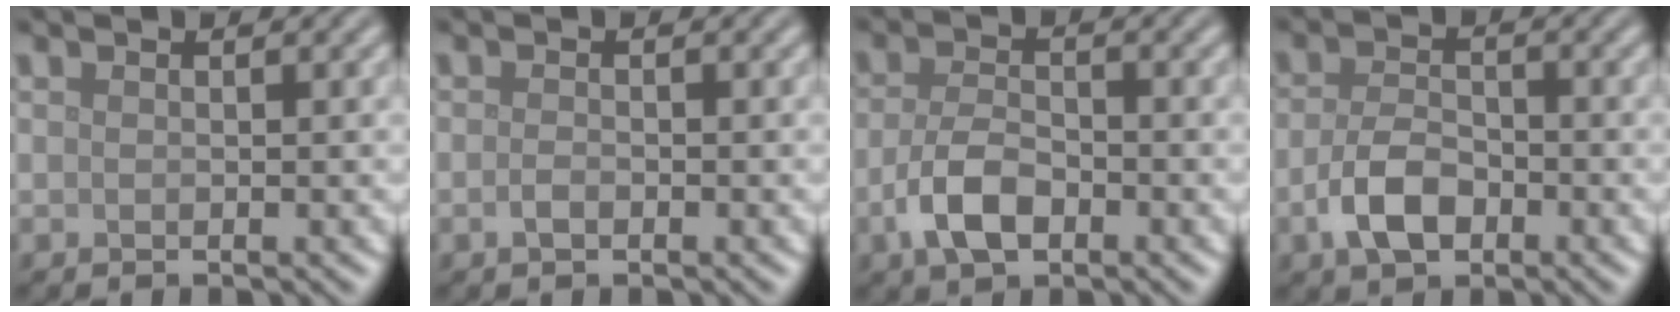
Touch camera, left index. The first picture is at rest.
{"total": 0.8, "force": [-0.4, 0.4, 0.6], "torque": [-0.015, -0.001, -0.009]}
{"total": 4.2, "force": [-1.7, 2.2, 3.1], "torque": [-0.065, -0.001, -0.039]}
{"total": 4.1, "force": [-1.6, 2.4, 2.9], "torque": [-0.059, -0.001, -0.037]}